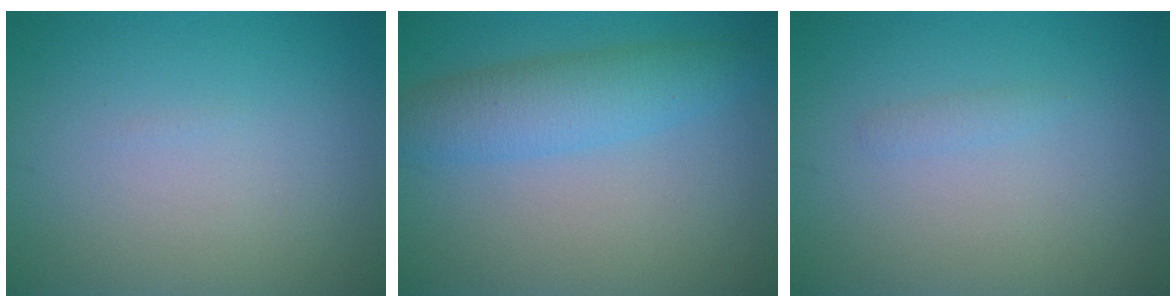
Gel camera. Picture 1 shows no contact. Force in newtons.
{"total": 4.4, "press": 4.4, "slide": 0.1}
{"total": 0.7, "press": 0.7, "slide": 0.1}